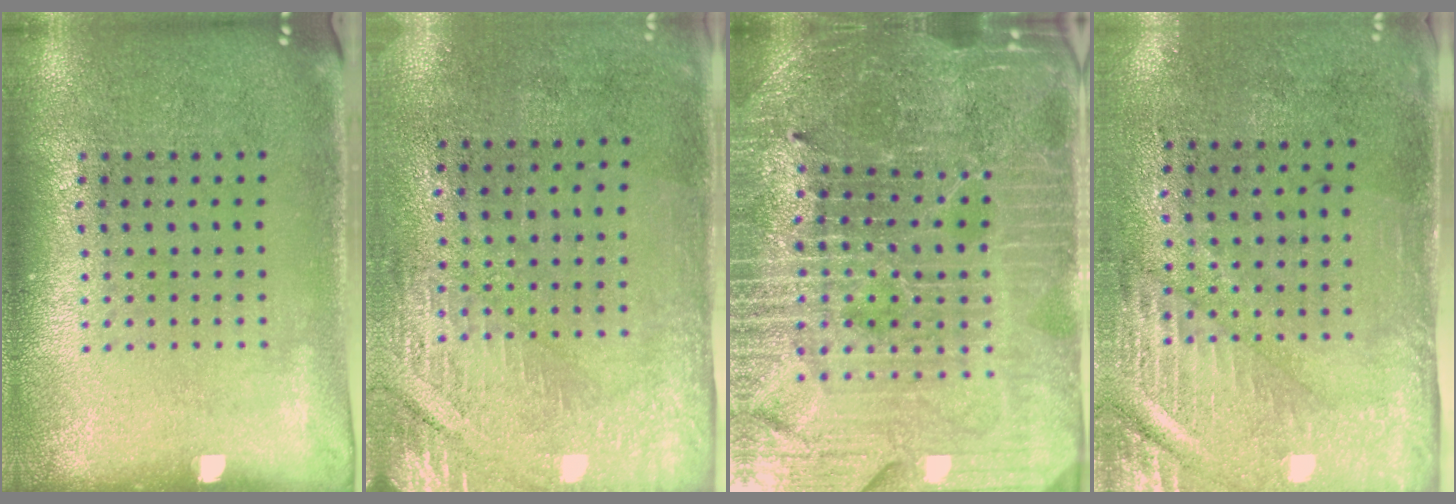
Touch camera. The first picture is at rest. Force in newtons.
{"total": 2.8, "press": 2.4, "slide": 1.4}
{"total": 5.1, "press": 4.8, "slide": 1.7}
{"total": 3.0, "press": 2.4, "slide": 1.6}